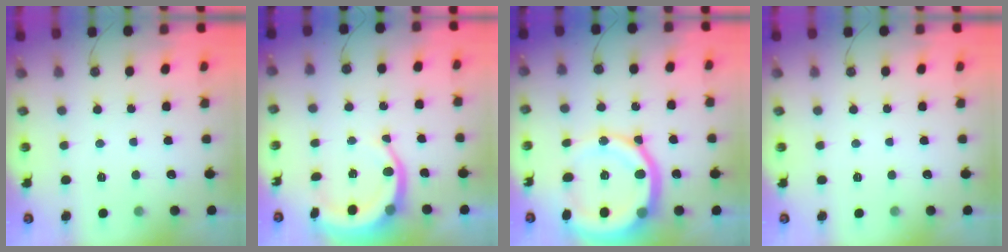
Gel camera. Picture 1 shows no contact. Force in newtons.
{"total": 8.6, "press": 8.5, "slide": 1.6}
{"total": 19.8, "press": 19.5, "slide": 3.1}
{"total": 0.0}